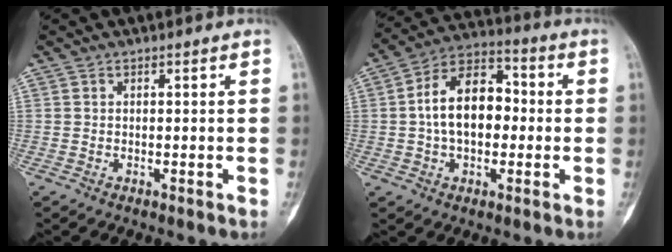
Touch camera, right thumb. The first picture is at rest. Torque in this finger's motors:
{"motor_torque": [1.63, 1.65, 0.75, -0.61, 0.43]}